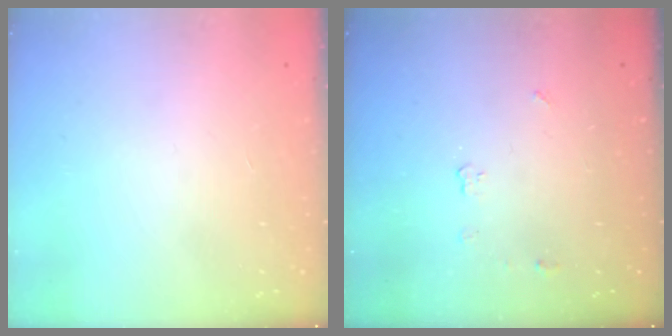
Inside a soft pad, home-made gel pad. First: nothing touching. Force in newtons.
{"total": 3.4, "press": 3.4, "slide": 0.5}